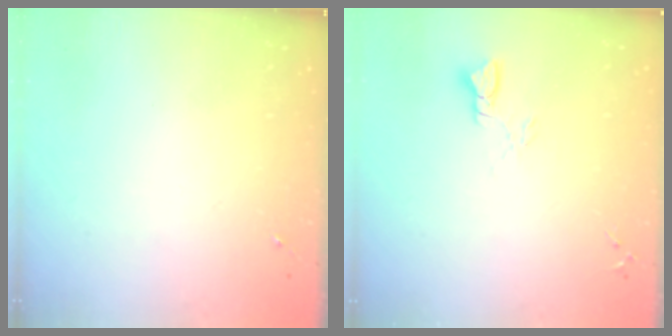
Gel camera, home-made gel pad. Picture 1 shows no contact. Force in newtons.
{"total": 2.8, "press": 2.8, "slide": 0.2}